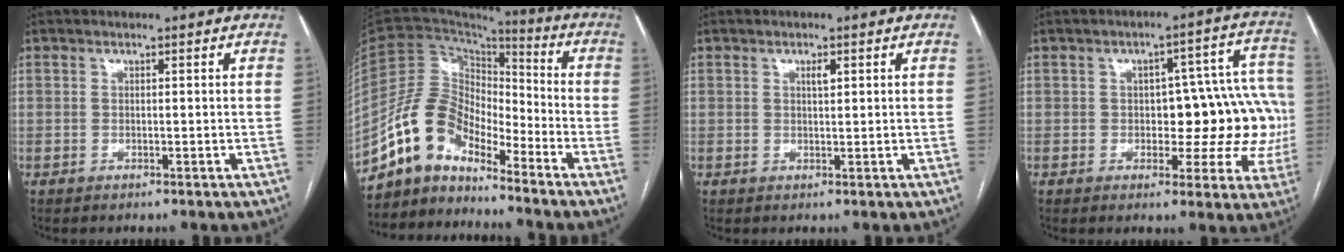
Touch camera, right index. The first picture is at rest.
{"total": 10.8, "force": [-8.9, 4.4, 4.1], "torque": [-0.091, 0.047, -0.171]}
{"total": 1.3, "force": [0.6, 0.4, 1.1], "torque": [-0.016, 0.000, 0.008]}
{"total": 13.0, "force": [-1.2, 6.7, 11.1], "torque": [-0.108, 0.047, -0.008]}